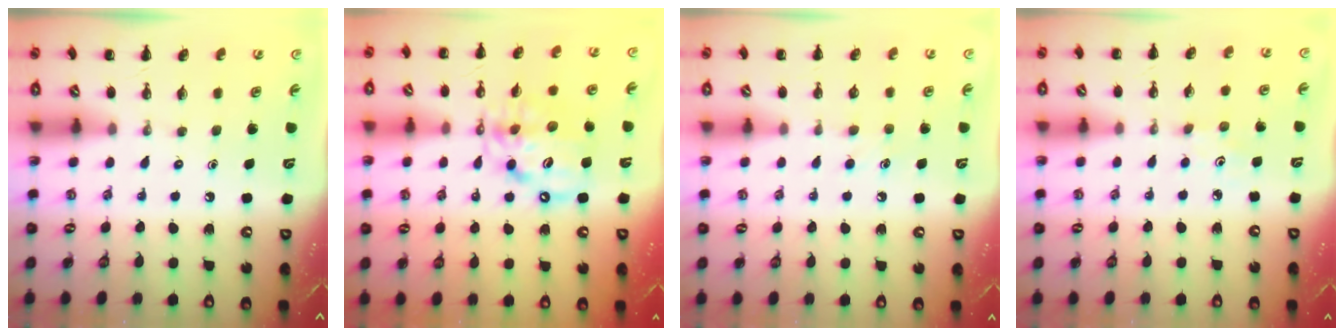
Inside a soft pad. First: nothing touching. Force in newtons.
{"total": 11.7, "press": 11.1, "slide": 3.7}
{"total": 4.4, "press": 4.2, "slide": 1.4}
{"total": 1.4, "press": 1.3, "slide": 0.4}